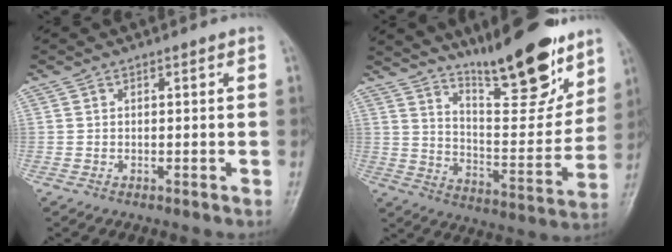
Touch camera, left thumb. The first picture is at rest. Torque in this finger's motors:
{"motor_torque": [0.65, 0.24, 1.30, -1.48, 0.25]}